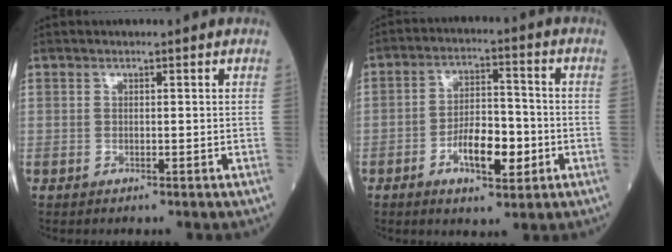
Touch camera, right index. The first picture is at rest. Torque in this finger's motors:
{"motor_torque": [0.34, 0.07, 0.16, 0.06]}